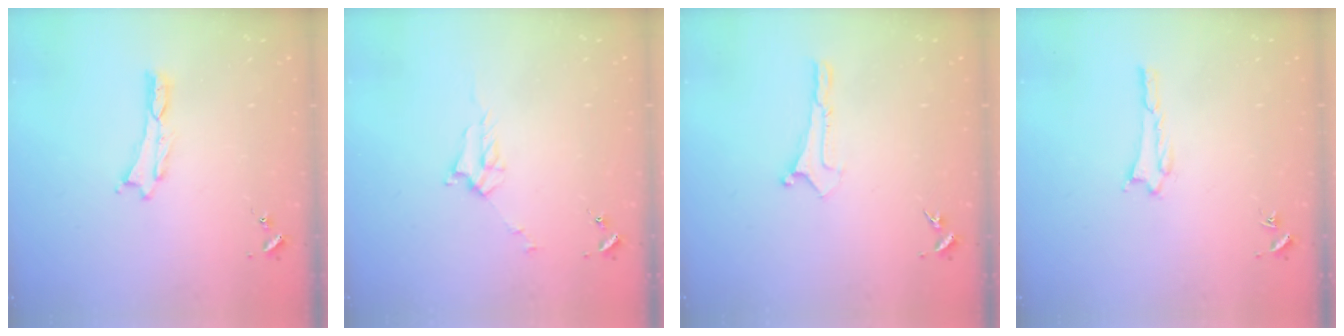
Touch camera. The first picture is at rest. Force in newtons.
{"total": 2.7, "press": 2.7, "slide": 0.3}
{"total": 0.0}
{"total": 1.9, "press": 1.9, "slide": 0.2}